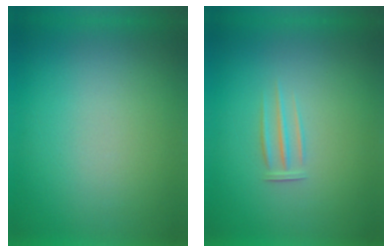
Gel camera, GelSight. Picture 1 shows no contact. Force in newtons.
{"total": 1.7}